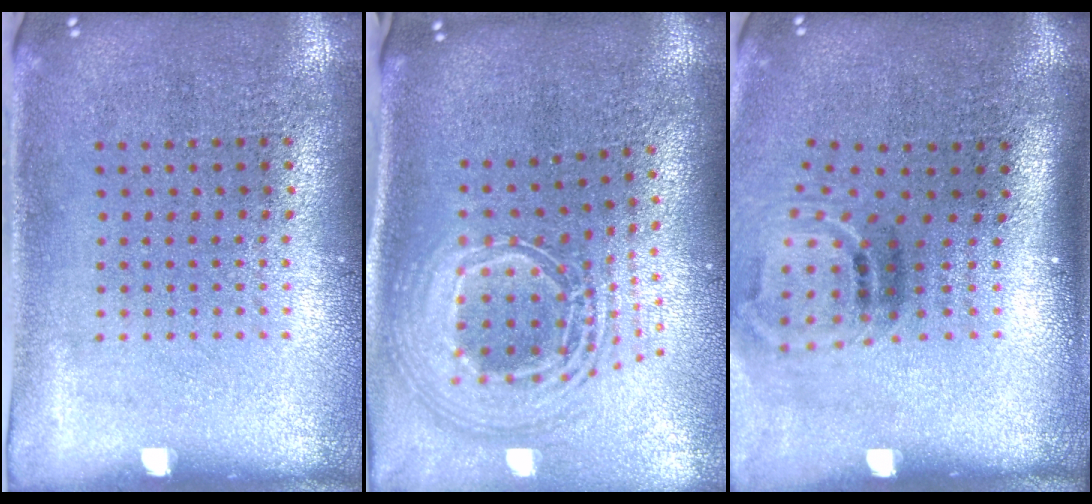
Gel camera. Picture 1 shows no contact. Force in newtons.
{"total": 2.7, "press": 1.8, "slide": 2.0}
{"total": 2.0, "press": 1.2, "slide": 1.6}